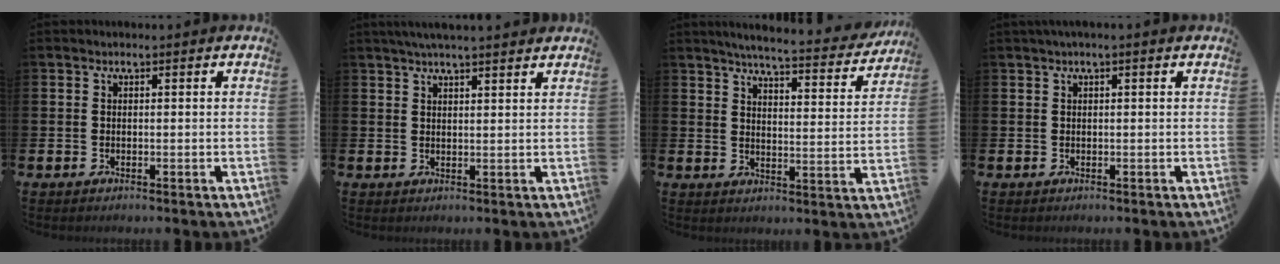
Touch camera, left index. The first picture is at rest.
{"total": 3.4, "force": [3.2, -0.1, 1.1], "torque": [-0.029, -0.005, 0.059]}
{"total": 5.5, "force": [5.2, 0.1, 1.8], "torque": [-0.044, -0.040, 0.085]}
{"total": 0.8, "force": [0.3, -0.1, 0.7], "torque": [-0.020, 0.005, 0.007]}